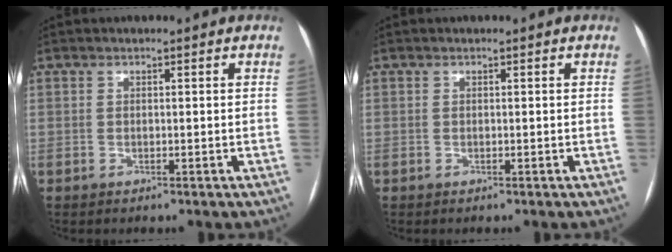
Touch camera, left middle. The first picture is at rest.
{"total": 0.0}